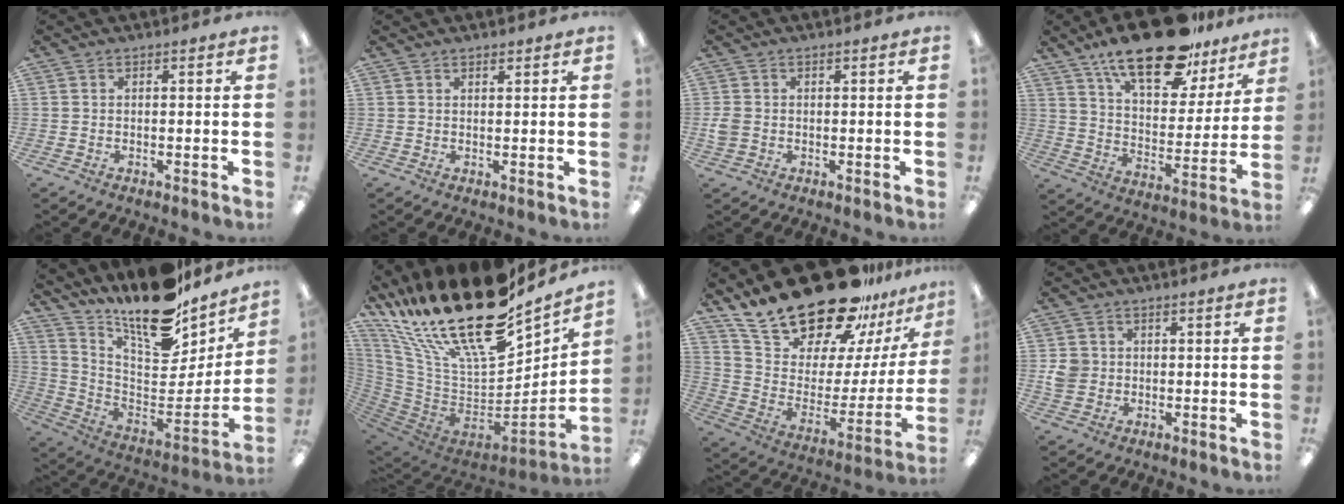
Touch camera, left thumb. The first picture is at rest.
{"total": 1.1, "force": [1.0, 0.3, 0.2], "torque": [-0.004, -0.001, 0.019]}
{"total": 2.6, "force": [-0.3, 2.1, 1.4], "torque": [-0.015, 0.002, -0.007]}
{"total": 22.4, "force": [15.9, 9.1, 13.0], "torque": [-0.203, -0.095, 0.270]}
{"total": 17.5, "force": [15.0, 5.3, 7.2], "torque": [-0.110, -0.135, 0.255]}
{"total": 30.9, "force": [19.2, 12.5, 20.7], "torque": [-0.388, -0.145, 0.345]}
{"total": 26.9, "force": [21.4, 11.1, 11.9], "torque": [-0.196, -0.155, 0.392]}
{"total": 3.9, "force": [0.3, 3.7, 1.1], "torque": [-0.017, 0.004, 0.006]}